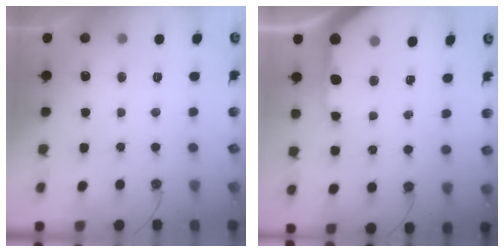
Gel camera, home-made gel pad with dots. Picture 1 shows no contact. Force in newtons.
{"total": 11.5, "press": 11.5, "slide": 1.3}